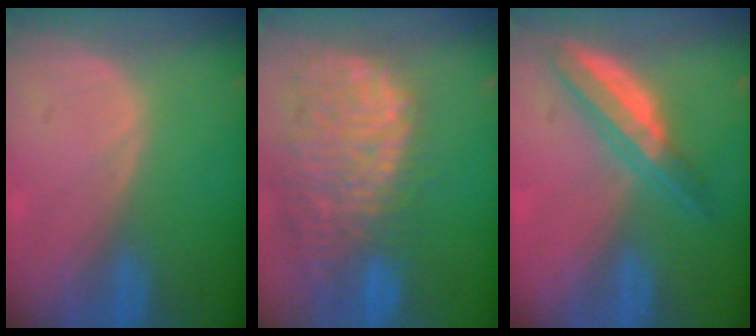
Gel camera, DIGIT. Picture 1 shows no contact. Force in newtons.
{"total": 14.4, "press": 11.9, "slide": 8.2}
{"total": 6.3, "press": 5.6, "slide": 2.8}